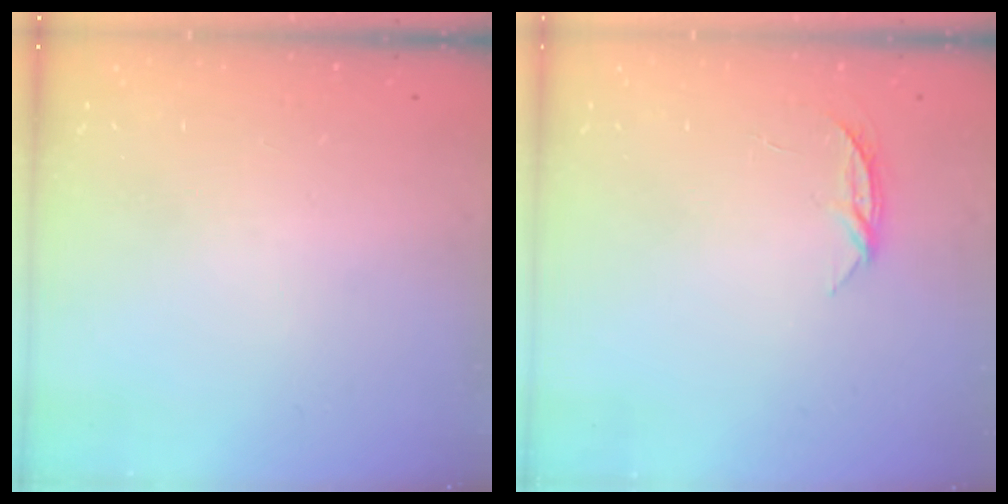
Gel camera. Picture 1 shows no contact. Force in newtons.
{"total": 4.0, "press": 4.0, "slide": 0.5}